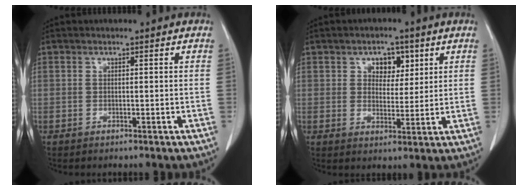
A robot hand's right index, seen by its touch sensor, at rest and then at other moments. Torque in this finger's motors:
{"motor_torque": [0.32, 0.32, 0.06, 0.02]}